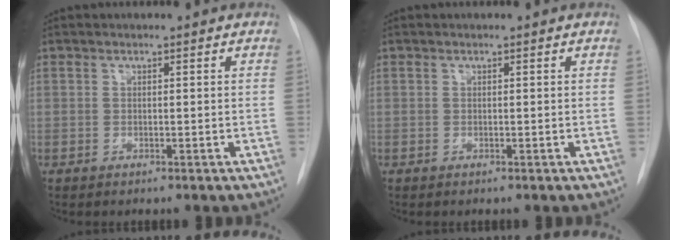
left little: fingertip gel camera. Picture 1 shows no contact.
{"total": 0.0}